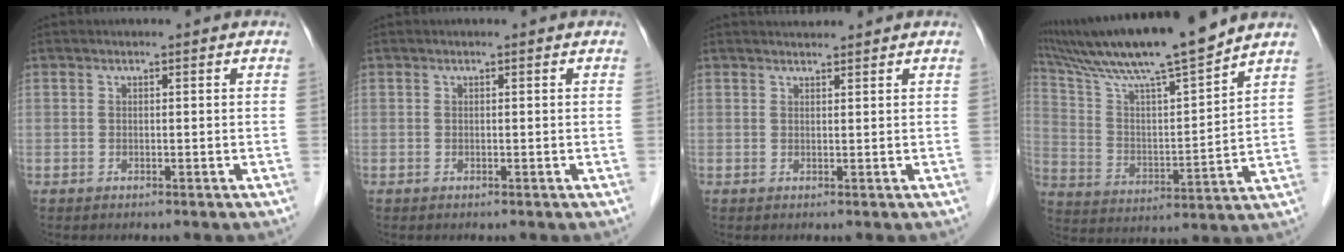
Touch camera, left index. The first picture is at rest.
{"total": 0.0}
{"total": 1.8, "force": [1.8, 0.1, 0.2], "torque": [-0.006, 0.015, 0.033]}
{"total": 17.7, "force": [15.2, -0.4, 9.2], "torque": [-0.166, 0.008, 0.261]}